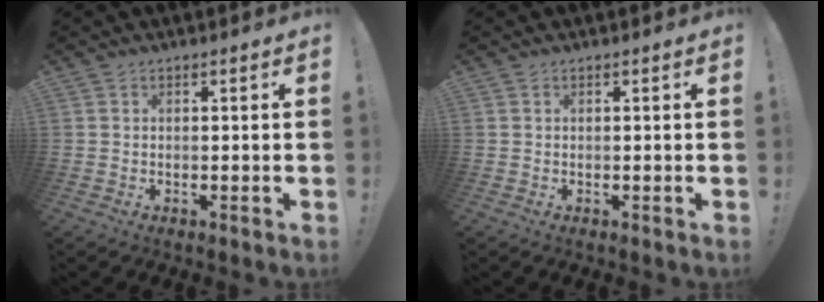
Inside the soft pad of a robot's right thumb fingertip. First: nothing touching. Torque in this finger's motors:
{"motor_torque": [-0.01, -0.21, -0.21, 0.25, -0.06]}